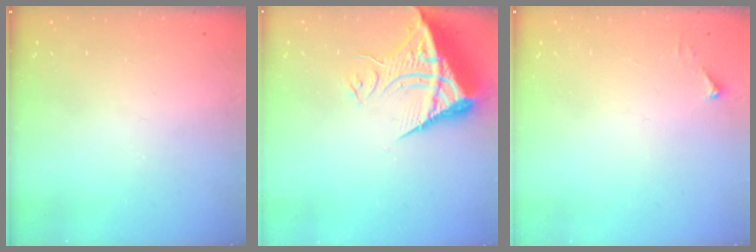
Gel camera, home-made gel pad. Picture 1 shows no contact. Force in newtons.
{"total": 11.0, "press": 10.9, "slide": 1.2}
{"total": 2.5, "press": 2.5, "slide": 0.3}